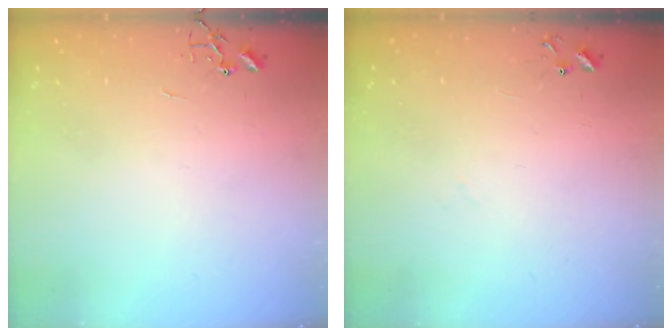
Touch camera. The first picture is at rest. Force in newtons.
{"total": 6.8, "press": 6.8, "slide": 0.6}